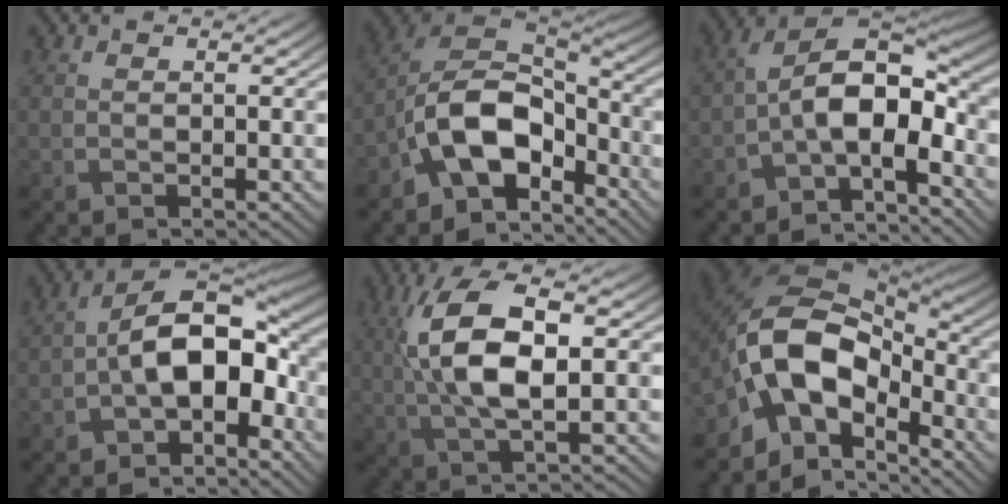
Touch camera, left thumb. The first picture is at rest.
{"total": 12.0, "force": [-6.1, 6.6, 7.9], "torque": [-0.150, -0.003, -0.136]}
{"total": 10.0, "force": [-3.1, 5.2, 8.0], "torque": [-0.141, 0.003, -0.070]}
{"total": 10.3, "force": [-2.2, 5.8, 8.2], "torque": [-0.138, 0.006, -0.051]}
{"total": 10.9, "force": [1.3, 4.3, 9.9], "torque": [-0.203, 0.011, 0.021]}
{"total": 13.3, "force": [-4.8, 7.8, 9.5], "torque": [-0.175, -0.007, -0.102]}